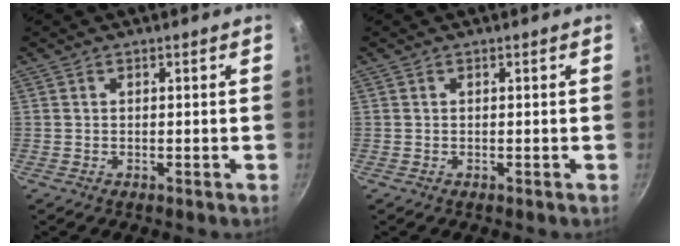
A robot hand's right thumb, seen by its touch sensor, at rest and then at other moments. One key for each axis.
{"total": 0.0}